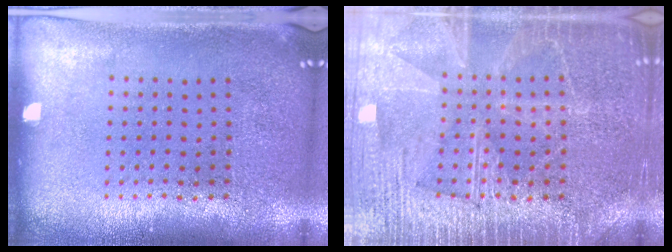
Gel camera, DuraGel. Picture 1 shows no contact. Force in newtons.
{"total": 5.6, "press": 5.5, "slide": 0.7}